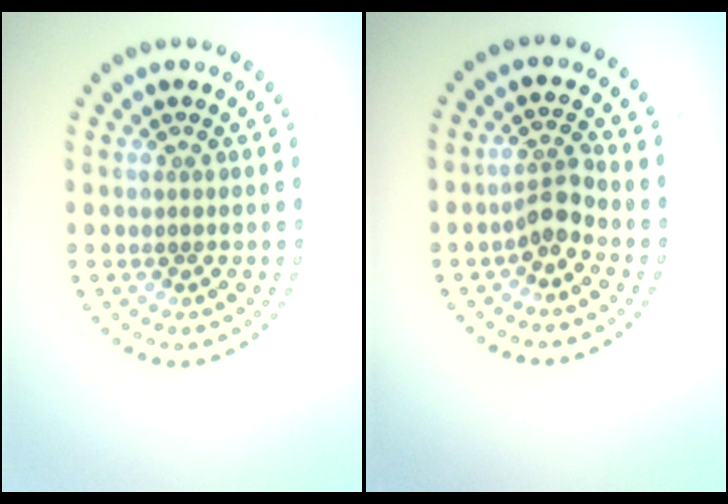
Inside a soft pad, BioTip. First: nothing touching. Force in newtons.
{"total": 2.3, "press": 1.7, "slide": 1.5}